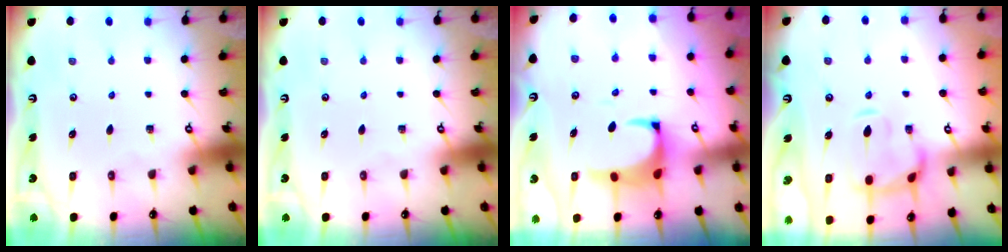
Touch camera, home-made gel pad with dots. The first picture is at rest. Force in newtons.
{"total": 0.0}
{"total": 1.8, "press": 1.6, "slide": 0.7}
{"total": 3.8, "press": 3.5, "slide": 1.5}